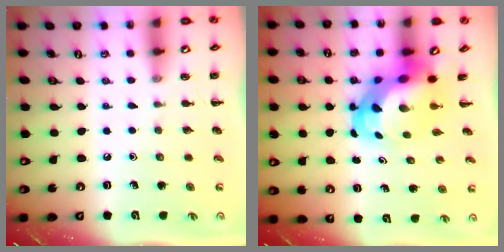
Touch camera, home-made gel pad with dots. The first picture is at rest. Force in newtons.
{"total": 6.2, "press": 6.0, "slide": 1.7}